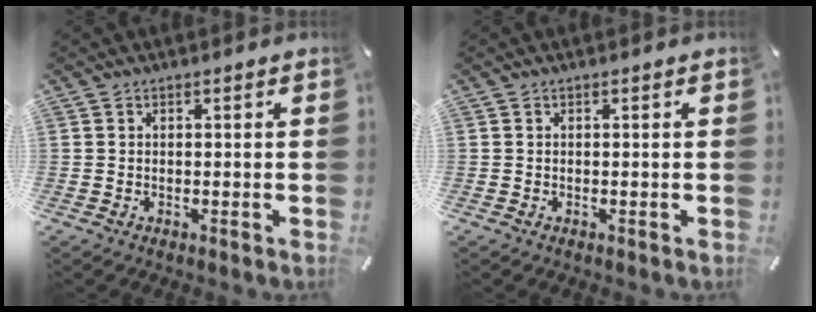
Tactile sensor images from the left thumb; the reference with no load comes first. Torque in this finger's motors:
{"motor_torque": [0.01, 0.04, -0.08, -0.03, -0.01]}